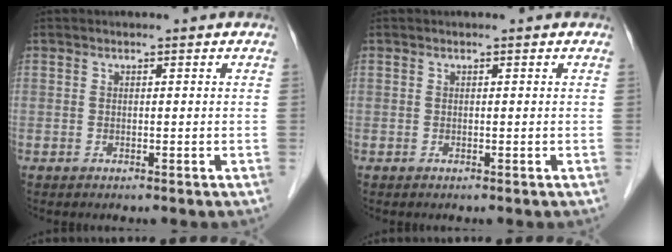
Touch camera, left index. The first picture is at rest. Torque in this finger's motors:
{"motor_torque": [0.02, 0.01, 0.00, 0.00]}